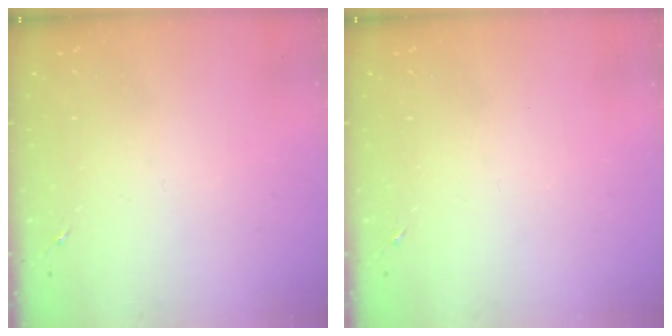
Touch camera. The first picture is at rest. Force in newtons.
{"total": 0.0}